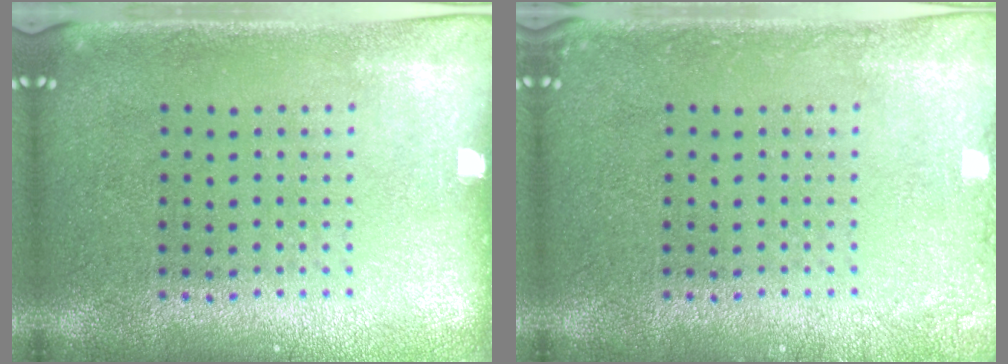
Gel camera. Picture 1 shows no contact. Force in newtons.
{"total": 1.2, "press": 1.2, "slide": 0.2}